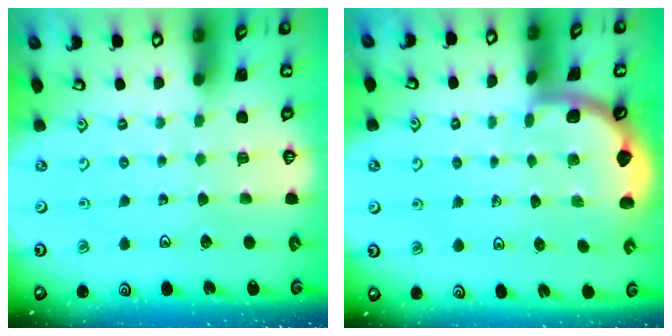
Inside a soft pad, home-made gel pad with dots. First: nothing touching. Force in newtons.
{"total": 1.7, "press": 1.7, "slide": 0.0}